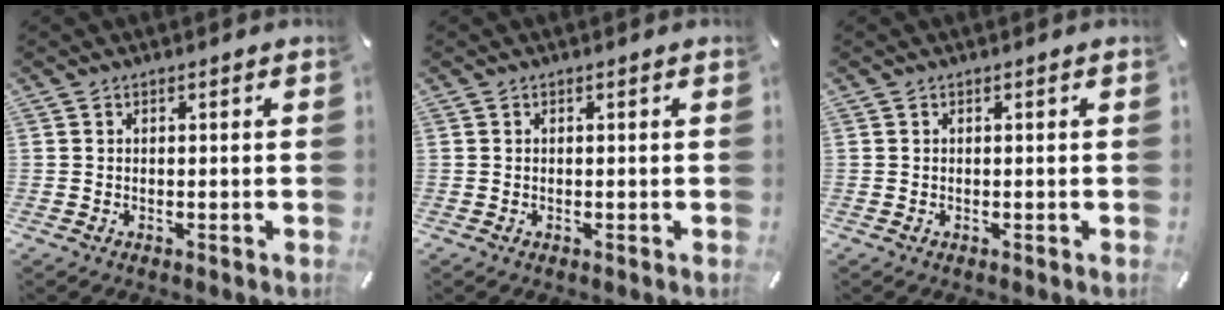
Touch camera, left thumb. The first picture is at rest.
{"total": 0.0}
{"total": 0.0}